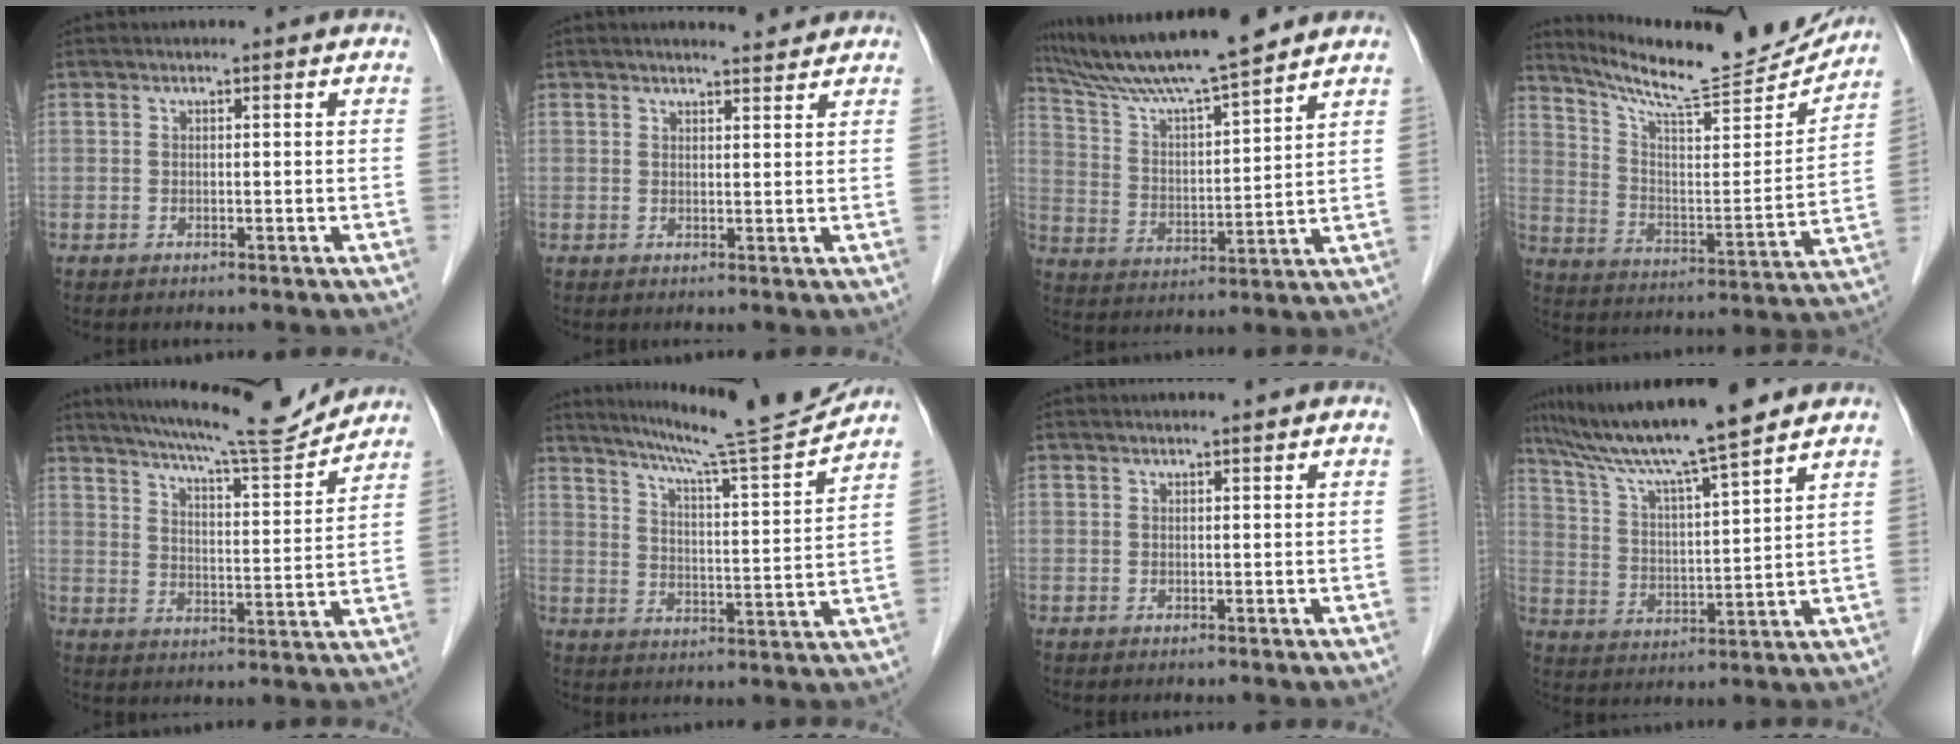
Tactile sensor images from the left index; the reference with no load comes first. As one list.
[{"total": 3.6, "force": [3.4, 0.5, 1.0], "torque": [-0.019, 0.005, 0.043]}, {"total": 15.3, "force": [13.5, 0.2, 7.3], "torque": [-0.136, 0.013, 0.237]}, {"total": 20.0, "force": [18.7, 1.2, 6.8], "torque": [-0.123, -0.048, 0.281]}, {"total": 14.3, "force": [13.3, 0.3, 5.2], "torque": [-0.089, -0.007, 0.192]}, {"total": 14.2, "force": [13.0, -1.7, 5.4], "torque": [-0.094, -0.025, 0.191]}, {"total": 0.7, "force": [0.6, 0.0, 0.3], "torque": [-0.009, 0.005, 0.012]}, {"total": 14.2, "force": [12.0, -0.7, 7.6], "torque": [-0.140, 0.013, 0.207]}]